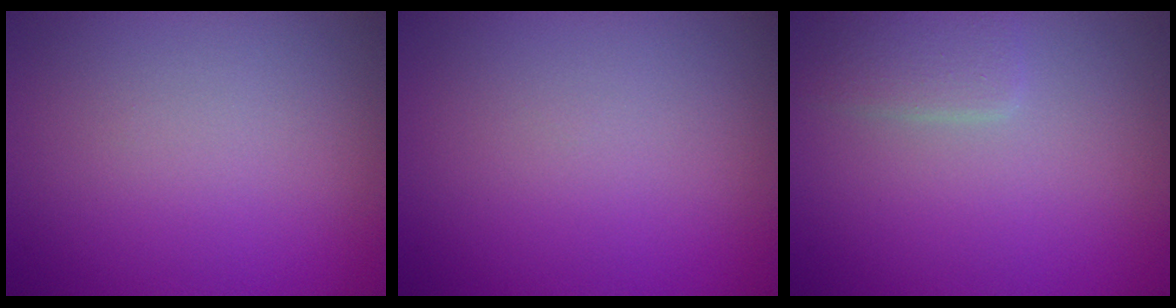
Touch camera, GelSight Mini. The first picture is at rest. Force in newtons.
{"total": 0.0}
{"total": 2.0, "press": 2.0, "slide": 0.1}